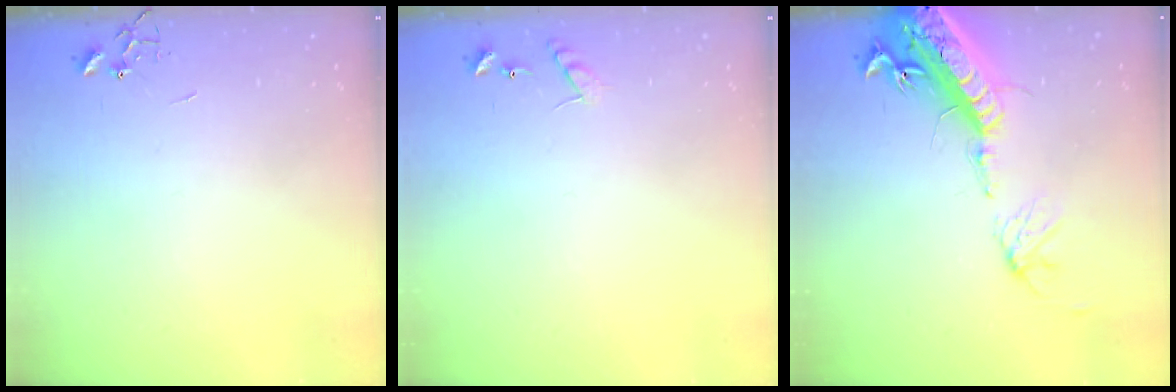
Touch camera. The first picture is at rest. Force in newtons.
{"total": 7.5, "press": 7.5, "slide": 0.6}
{"total": 21.7, "press": 21.1, "slide": 4.7}